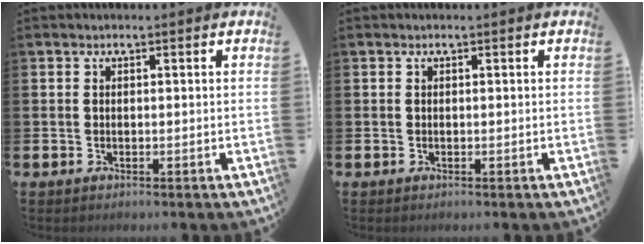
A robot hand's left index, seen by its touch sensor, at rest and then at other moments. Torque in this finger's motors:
{"motor_torque": [-0.01, 0.00, 0.00, 0.00]}